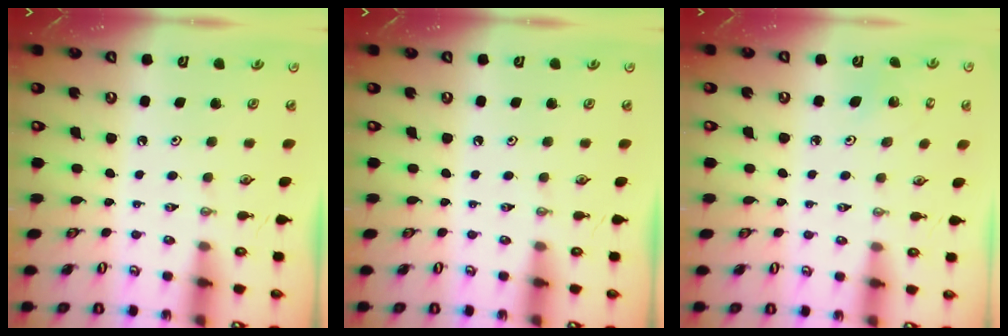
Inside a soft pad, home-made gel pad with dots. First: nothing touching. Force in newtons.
{"total": 0.0}
{"total": 1.7, "press": 1.6, "slide": 0.2}